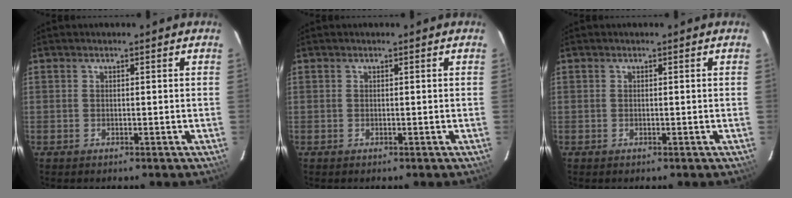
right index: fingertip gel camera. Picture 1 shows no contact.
{"total": 0.0}
{"total": 0.0}